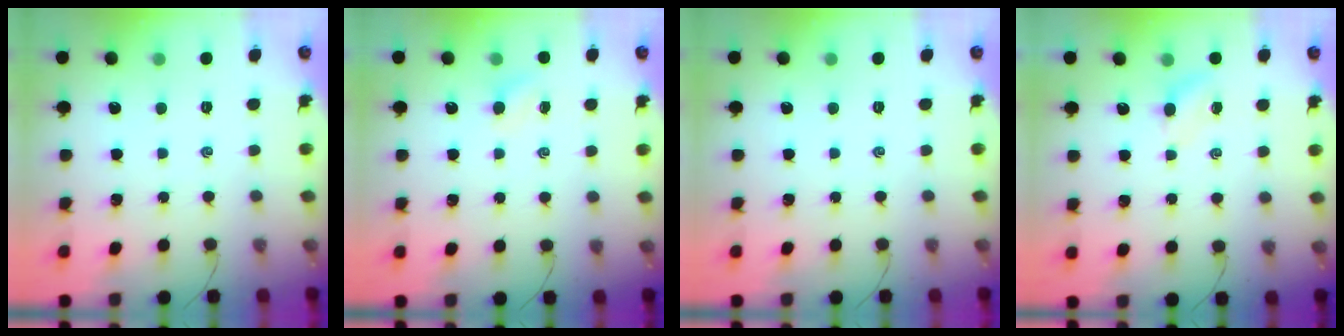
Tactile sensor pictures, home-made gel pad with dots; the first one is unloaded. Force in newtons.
{"total": 2.7, "press": 2.6, "slide": 0.8}
{"total": 0.0}
{"total": 3.0, "press": 2.9, "slide": 0.9}